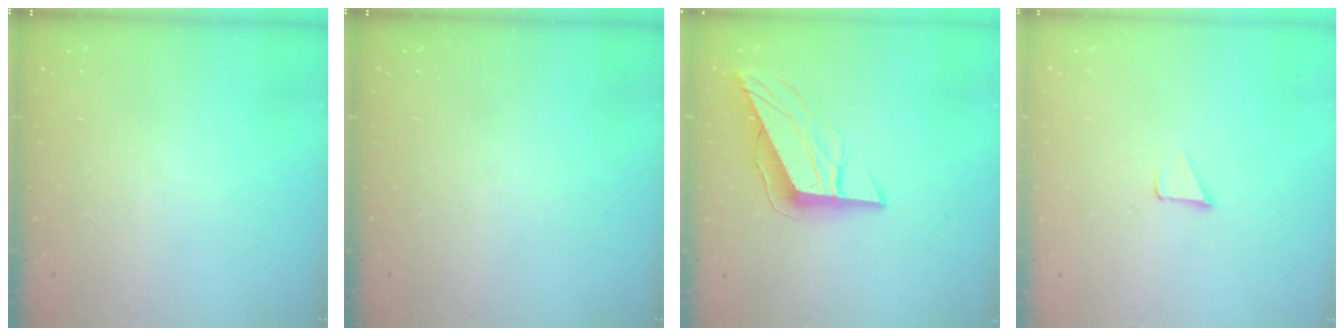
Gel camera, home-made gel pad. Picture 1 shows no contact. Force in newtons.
{"total": 0.0}
{"total": 9.9, "press": 9.9, "slide": 0.4}
{"total": 1.5, "press": 1.5, "slide": 0.1}